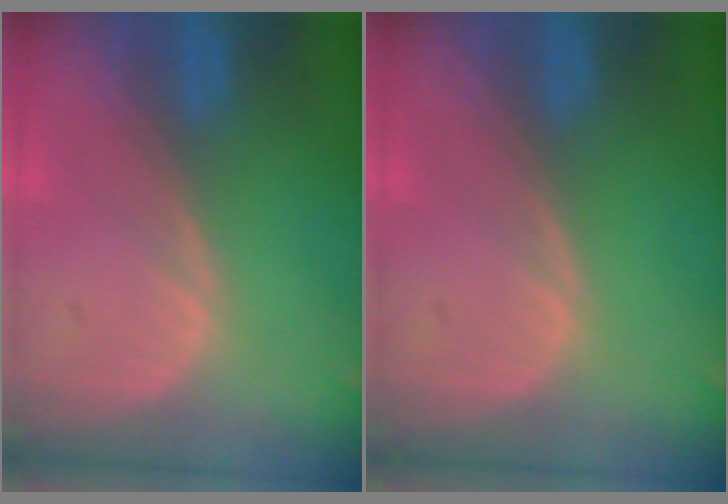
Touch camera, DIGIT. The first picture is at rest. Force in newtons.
{"total": 0.0}